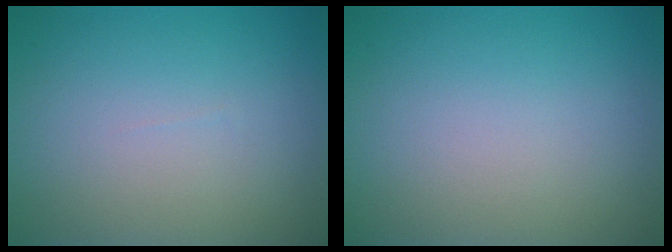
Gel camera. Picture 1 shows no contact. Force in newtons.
{"total": 0.0}